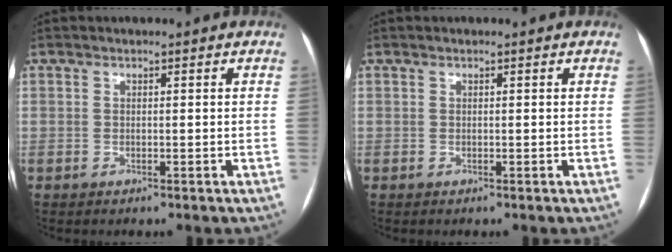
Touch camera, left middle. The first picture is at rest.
{"total": 0.0}